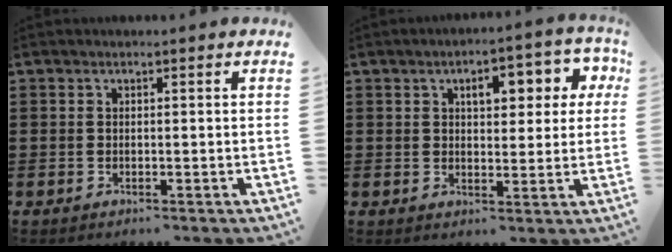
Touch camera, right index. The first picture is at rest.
{"total": 6.2, "force": [2.4, 3.2, 4.7], "torque": [-0.064, -0.001, 0.029]}